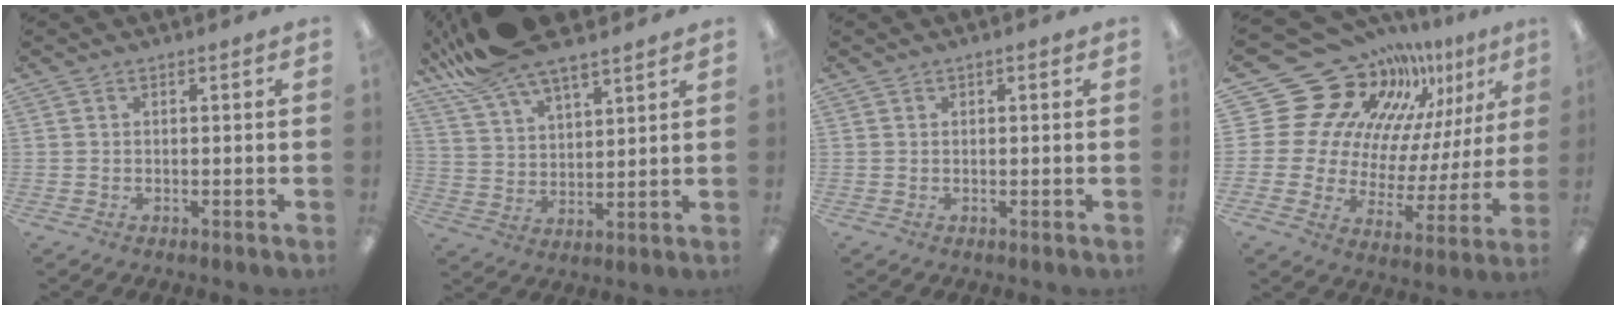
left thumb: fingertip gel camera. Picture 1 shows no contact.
{"total": 13.3, "force": [11.2, 3.5, 6.1], "torque": [-0.139, -0.051, 0.208]}
{"total": 0.5, "force": [0.4, 0.3, 0.2], "torque": [-0.004, 0.004, 0.006]}
{"total": 23.6, "force": [18.3, 13.2, 7.0], "torque": [-0.115, -0.147, 0.353]}